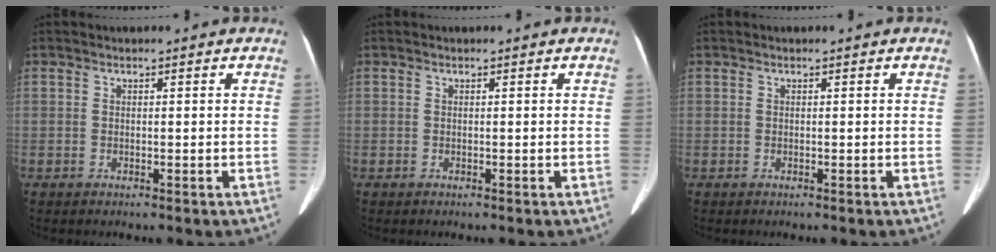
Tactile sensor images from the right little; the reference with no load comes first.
{"total": 0.0}
{"total": 0.0}